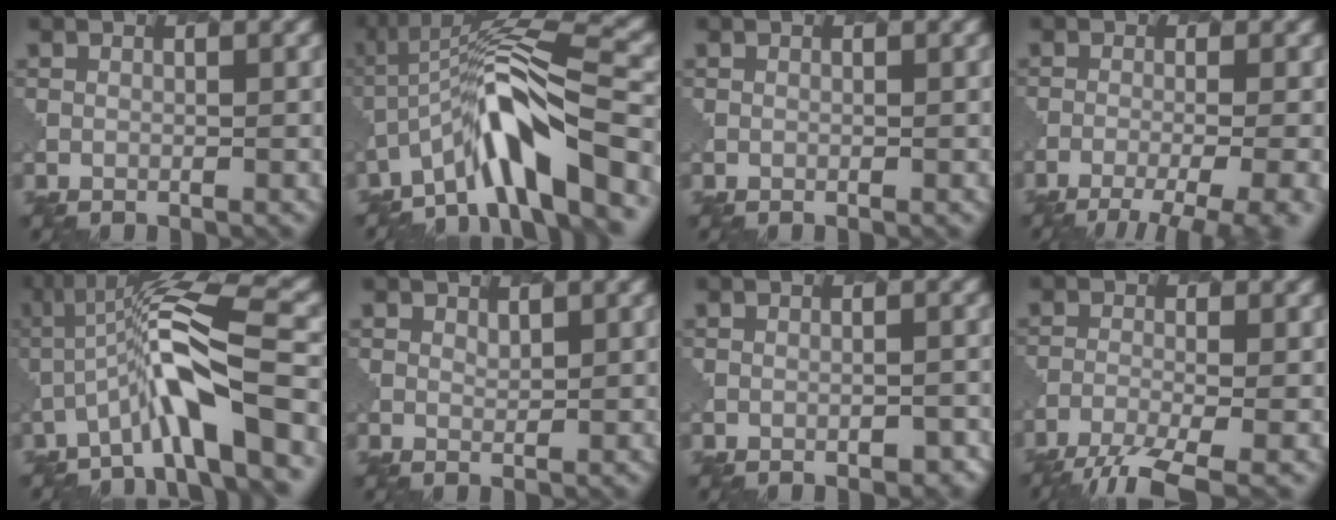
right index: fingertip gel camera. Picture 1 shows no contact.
{"total": 8.7, "force": [-4.6, 1.7, 7.1], "torque": [-0.119, 0.017, -0.085]}
{"total": 0.0}
{"total": 6.9, "force": [-4.2, 2.0, 5.2], "torque": [-0.063, -0.019, -0.058]}
{"total": 7.9, "force": [-2.8, 1.3, 7.3], "torque": [-0.129, 0.014, -0.053]}
{"total": 1.0, "force": [1.0, 0.1, 0.0], "torque": [-0.005, -0.007, 0.022]}
{"total": 1.7, "force": [-1.0, 0.7, 1.3], "torque": [-0.017, 0.000, -0.008]}
{"total": 5.5, "force": [-4.0, 1.1, 3.6], "torque": [-0.061, -0.015, -0.080]}